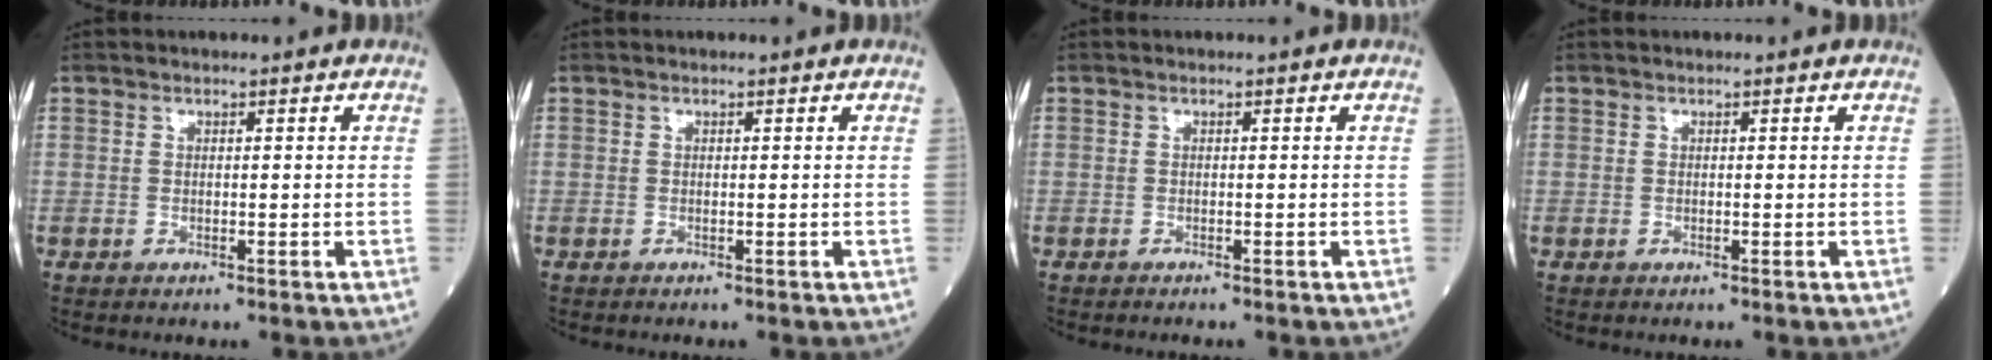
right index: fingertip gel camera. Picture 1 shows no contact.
{"total": 0.0}
{"total": 0.5, "force": [-0.5, 0.0, 0.1], "torque": [-0.005, -0.001, -0.011]}
{"total": 0.0}